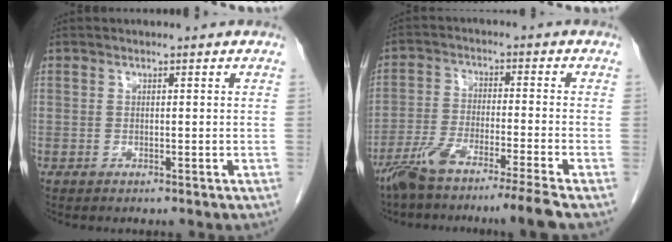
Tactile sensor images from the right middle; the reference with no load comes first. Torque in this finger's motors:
{"motor_torque": [1.14, -1.00, 0.47, 0.13]}